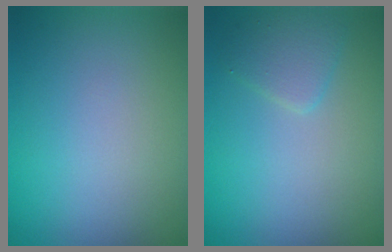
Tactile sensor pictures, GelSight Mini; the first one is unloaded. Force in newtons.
{"total": 2.0, "press": 2.0, "slide": 0.1}